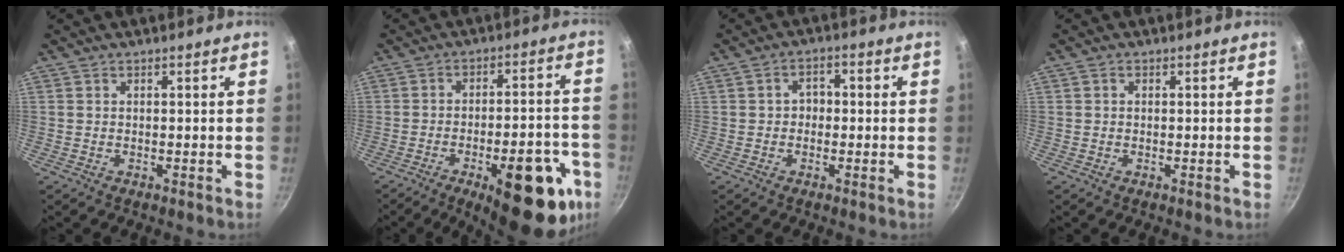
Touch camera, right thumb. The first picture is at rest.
{"total": 21.6, "force": [-9.6, 8.3, 17.5], "torque": [-0.172, 0.033, -0.120]}
{"total": 3.4, "force": [-0.1, 2.7, 2.2], "torque": [-0.014, 0.011, -0.006]}
{"total": 0.6, "force": [0.1, 0.5, 0.3], "torque": [-0.004, 0.004, 0.002]}